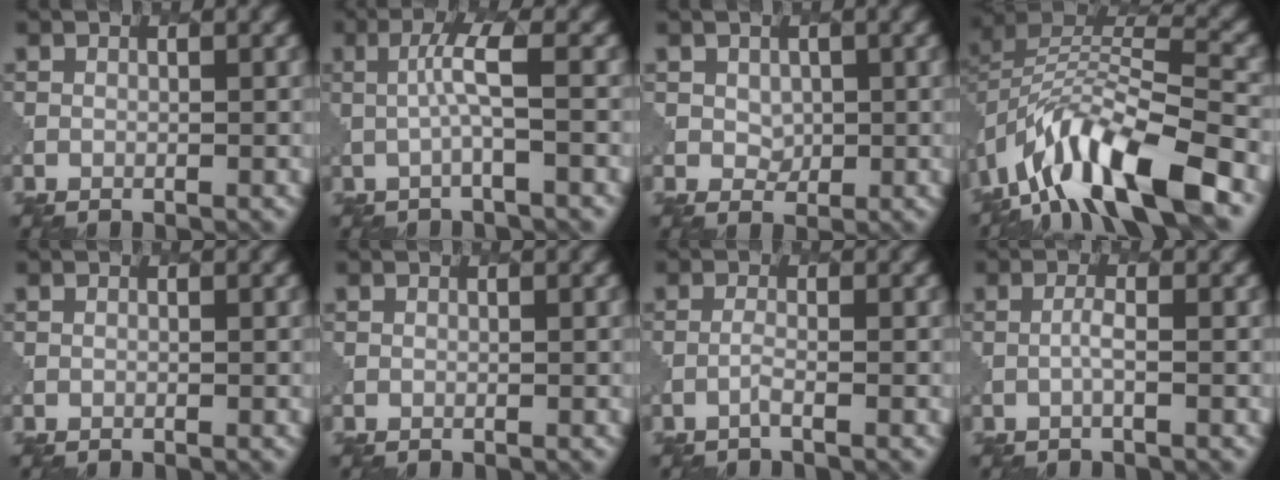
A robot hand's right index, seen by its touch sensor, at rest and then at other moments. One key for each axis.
{"total": 3.0, "fx": 0.3, "fy": 0.3, "fz": 2.9, "tx": -0.055, "ty": -0.001, "tz": 0.004}
{"total": 1.6, "fx": 0.6, "fy": 1.4, "fz": 0.6, "tx": -0.009, "ty": -0.006, "tz": 0.014}
{"total": 12.1, "fx": -7.2, "fy": 4.3, "fz": 8.8, "tx": -0.154, "ty": 0.013, "tz": -0.131}
{"total": 0.0}
{"total": 0.0}
{"total": 1.0, "fx": -0.5, "fy": 0.2, "fz": 0.8, "tx": -0.008, "ty": 0.004, "tz": -0.020}
{"total": 1.1, "fx": -0.2, "fy": 0.2, "fz": 1.0, "tx": -0.018, "ty": 0.003, "tz": -0.007}